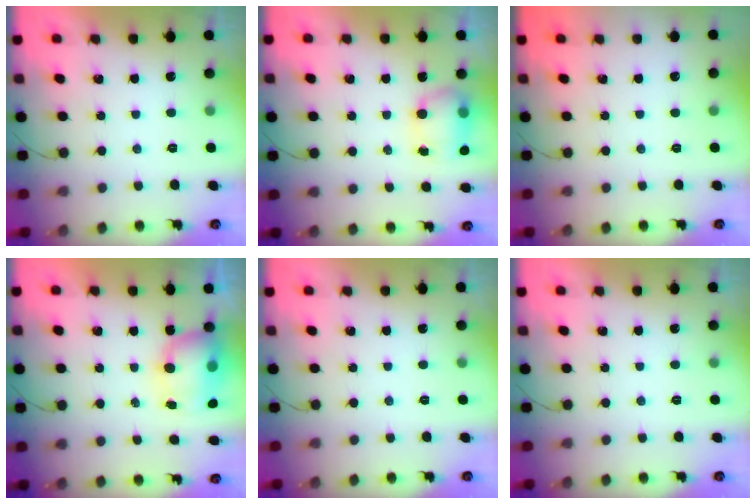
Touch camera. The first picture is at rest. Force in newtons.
{"total": 11.0, "press": 8.8, "slide": 6.6}
{"total": 0.0}
{"total": 8.5, "press": 8.3, "slide": 1.8}
{"total": 0.0}
{"total": 0.0}